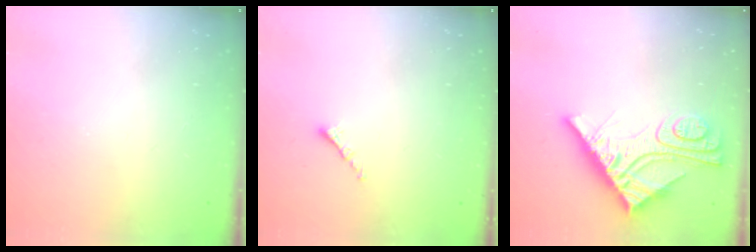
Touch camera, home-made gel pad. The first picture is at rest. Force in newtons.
{"total": 0.8, "press": 0.8, "slide": 0.2}
{"total": 13.9, "press": 13.8, "slide": 1.4}